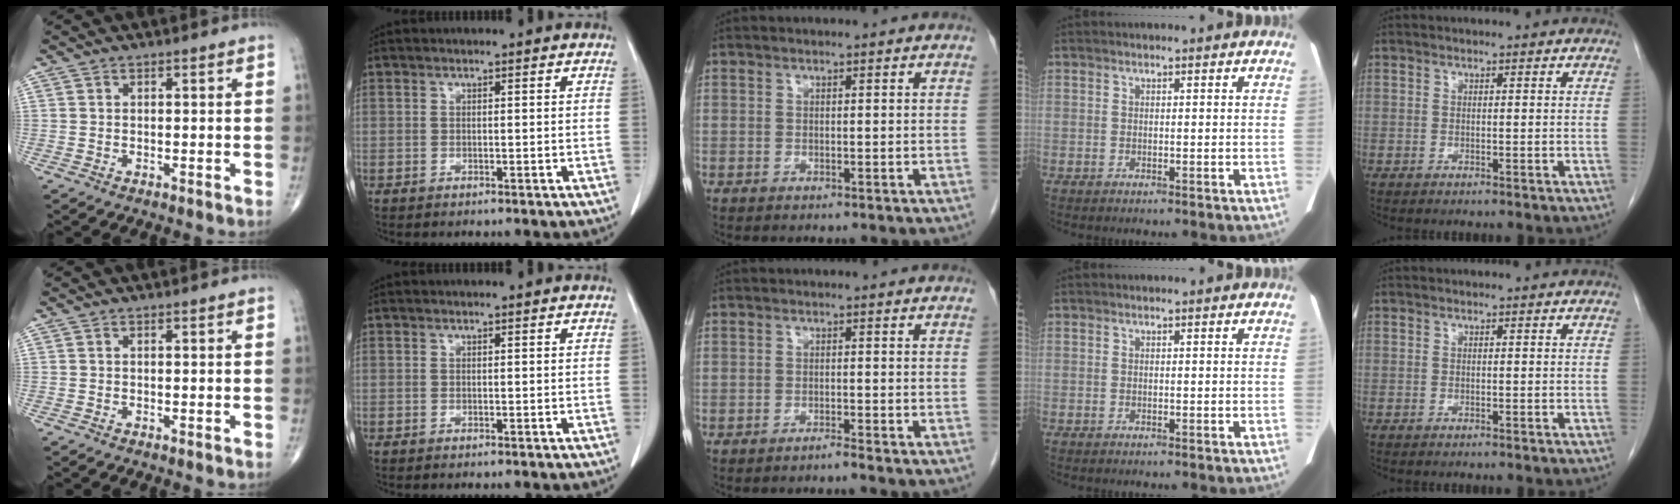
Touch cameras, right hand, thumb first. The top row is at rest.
{"middle": {"total": 0.9, "force": [-0.8, -0.3, 0.3], "torque": [-0.003, 0.002, -0.016]}}